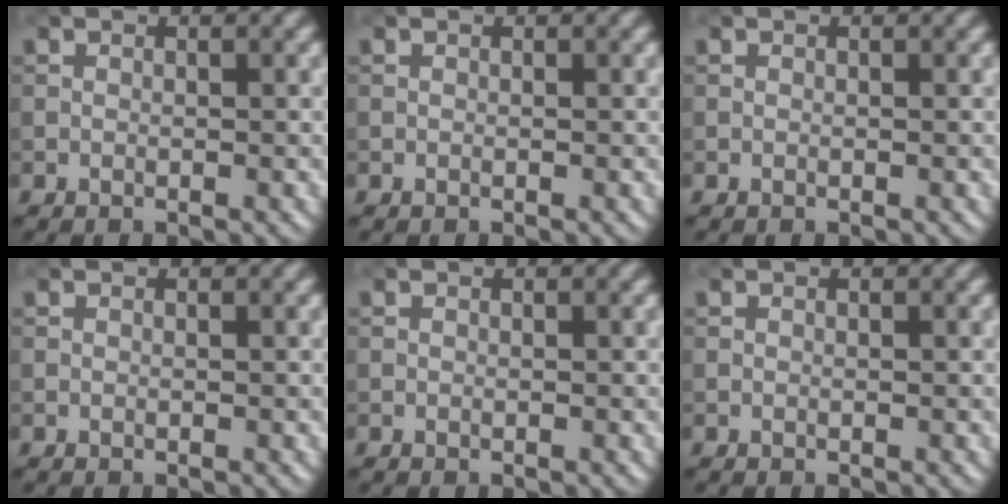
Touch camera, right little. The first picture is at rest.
{"total": 0.0}
{"total": 0.0}
{"total": 0.0}
{"total": 0.0}
{"total": 0.0}